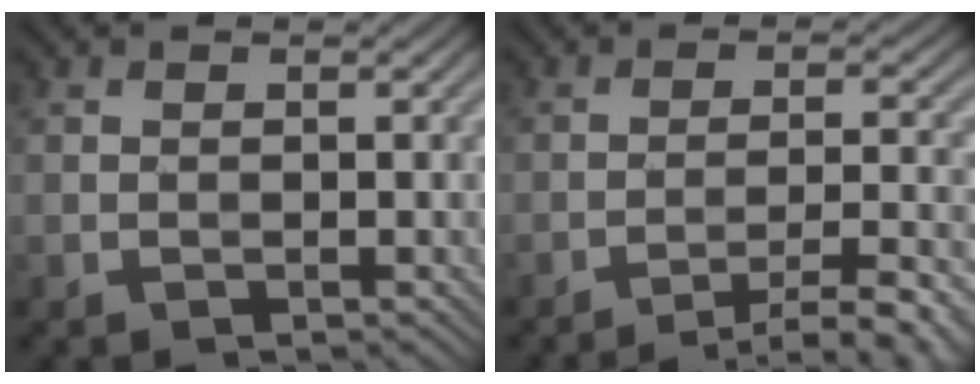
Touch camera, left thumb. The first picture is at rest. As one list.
[{"total": 7.1, "force": [-5.1, 1.0, 4.9], "torque": [-0.077, 0.016, -0.078]}]